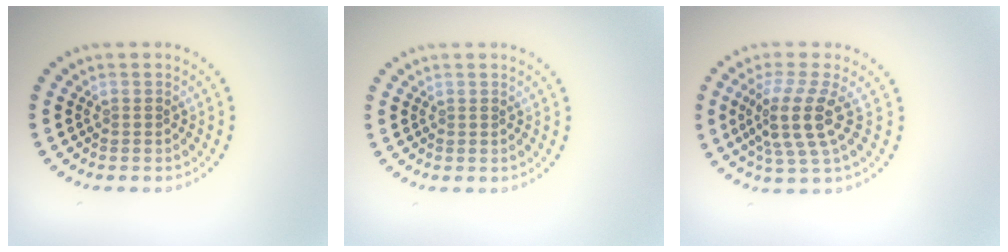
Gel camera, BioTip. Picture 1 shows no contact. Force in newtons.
{"total": 0.0}
{"total": 4.4, "press": 3.3, "slide": 2.9}